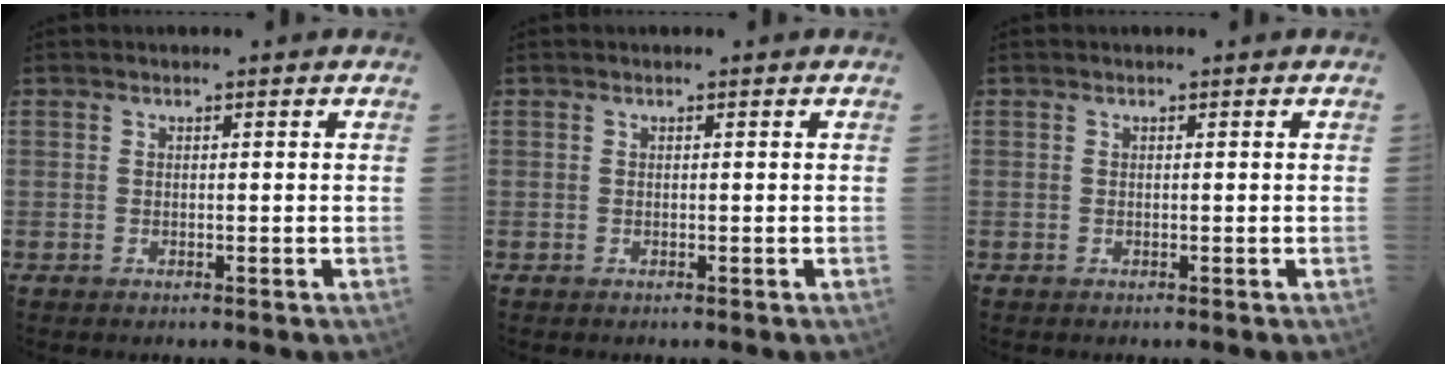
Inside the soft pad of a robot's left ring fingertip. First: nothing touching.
{"total": 0.0}
{"total": 0.0}